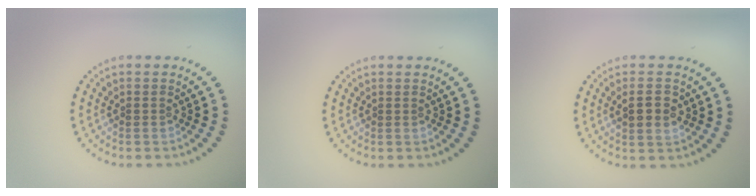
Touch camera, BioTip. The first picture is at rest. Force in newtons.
{"total": 0.0}
{"total": 2.6, "press": 2.6, "slide": 0.3}